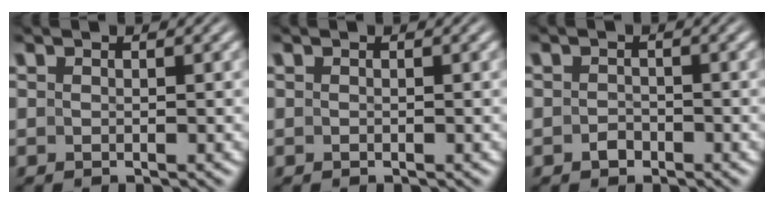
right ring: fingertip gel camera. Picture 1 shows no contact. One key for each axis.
{"total": 0.0}
{"total": 1.0, "fx": -0.9, "fy": 0.4, "fz": 0.1, "tx": 0.003, "ty": -0.004, "tz": -0.011}